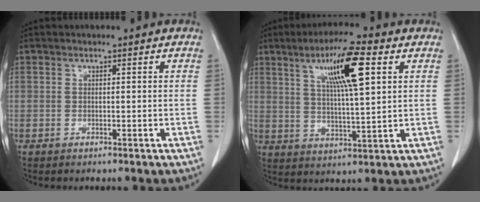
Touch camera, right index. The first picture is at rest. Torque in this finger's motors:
{"motor_torque": [1.39, 0.75, 0.58, 0.13]}